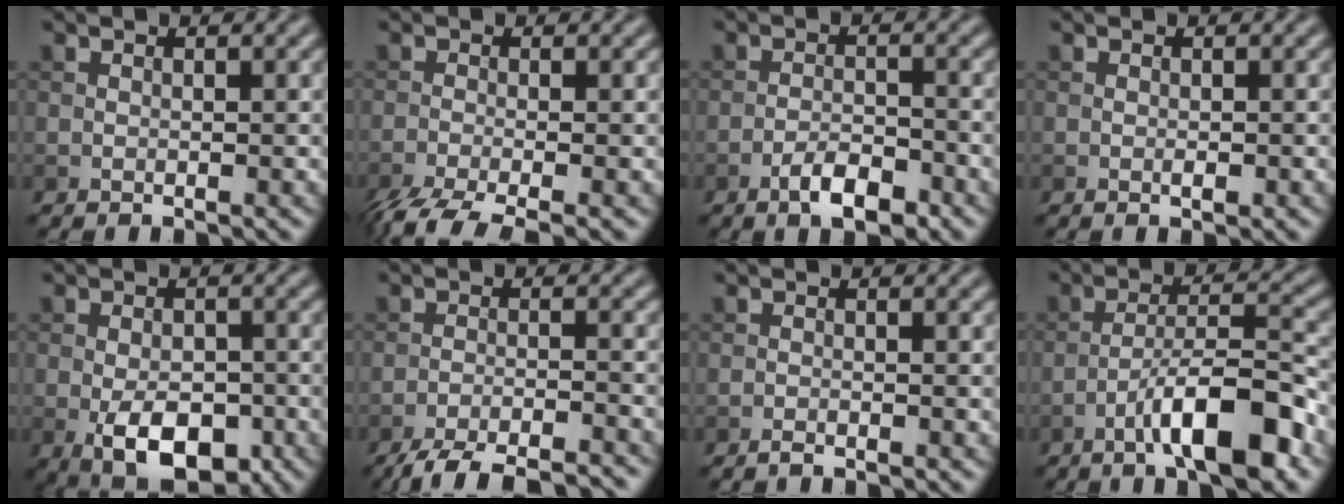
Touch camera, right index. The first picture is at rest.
{"total": 4.8, "force": [-3.4, 1.1, 3.2], "torque": [-0.055, -0.013, -0.071]}
{"total": 3.5, "force": [-2.2, 1.3, 2.4], "torque": [-0.039, 0.006, -0.041]}
{"total": 0.7, "force": [-0.2, 0.3, 0.6], "torque": [-0.011, 0.000, -0.003]}
{"total": 7.1, "force": [-2.7, 4.0, 5.2], "torque": [-0.086, -0.015, -0.043]}
{"total": 8.1, "force": [-7.2, 1.5, 3.3], "torque": [-0.053, -0.011, -0.111]}
{"total": 0.8, "force": [-0.7, 0.1, 0.4], "torque": [-0.005, 0.002, -0.015]}
{"total": 8.1, "force": [-4.5, 1.6, 6.5], "torque": [-0.103, 0.020, -0.075]}